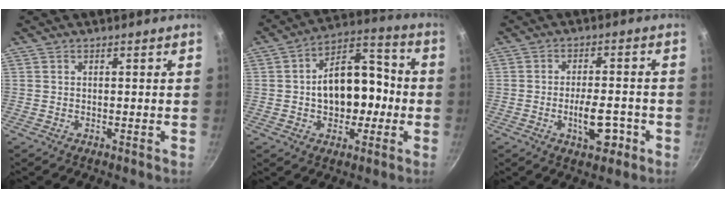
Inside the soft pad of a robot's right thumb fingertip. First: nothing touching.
{"total": 14.8, "force": [-1.0, 9.3, 11.4], "torque": [-0.135, 0.039, -0.022]}
{"total": 7.1, "force": [-2.6, 3.3, 5.8], "torque": [-0.081, 0.016, -0.038]}